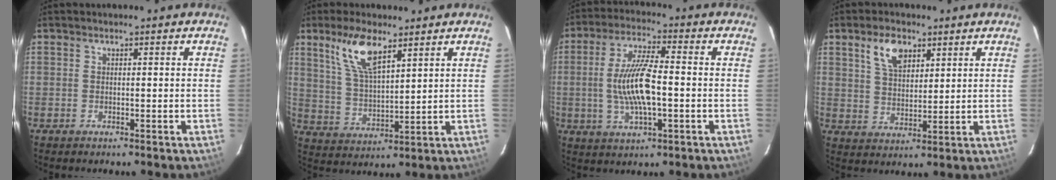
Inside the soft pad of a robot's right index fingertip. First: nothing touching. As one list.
[{"total": 9.9, "force": [6.2, 3.3, 7.0], "torque": [-0.137, 0.007, 0.130]}, {"total": 11.7, "force": [-1.3, 3.2, 11.2], "torque": [-0.221, 0.001, -0.022]}, {"total": 7.3, "force": [4.1, 4.0, 4.6], "torque": [-0.083, 0.009, 0.077]}]